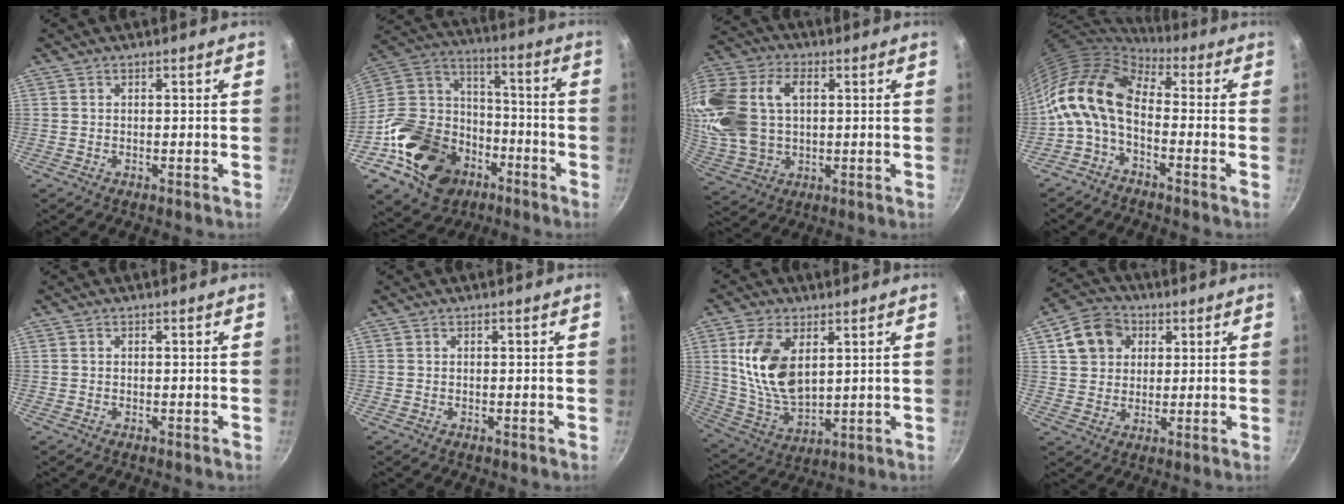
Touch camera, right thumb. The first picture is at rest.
{"total": 24.1, "force": [-10.7, 17.6, 12.4], "torque": [-0.196, 0.072, -0.176]}
{"total": 22.4, "force": [4.3, 15.4, 15.7], "torque": [-0.350, 0.020, 0.084]}
{"total": 12.6, "force": [-1.9, 7.4, 9.9], "torque": [-0.180, 0.030, -0.054]}
{"total": 0.0}
{"total": 0.0}
{"total": 14.3, "force": [3.9, 8.1, 11.1], "torque": [-0.203, -0.026, 0.087]}
{"total": 9.9, "force": [3.4, 8.2, 4.5], "torque": [-0.053, 0.010, 0.051]}